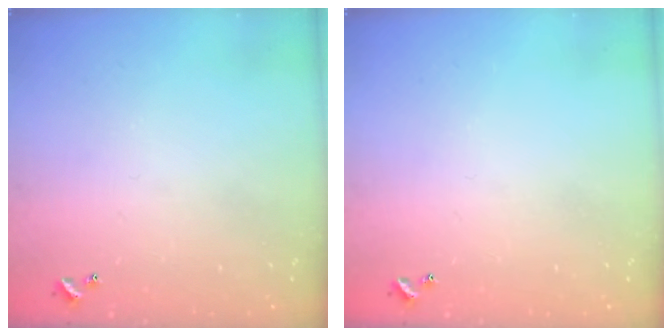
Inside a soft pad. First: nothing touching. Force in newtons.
{"total": 0.0}